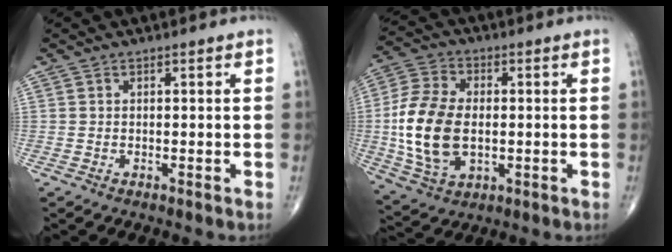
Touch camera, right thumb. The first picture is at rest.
{"total": 15.5, "force": [-0.8, 9.6, 12.2], "torque": [-0.242, 0.003, -0.010]}